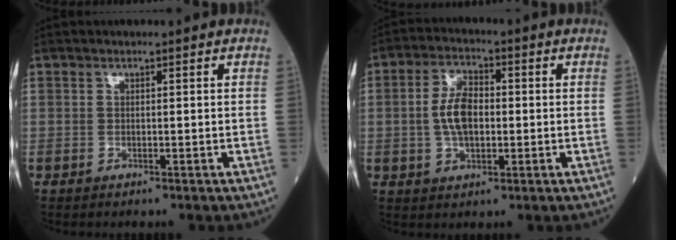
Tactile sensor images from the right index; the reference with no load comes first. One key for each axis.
{"total": 6.7, "fx": -0.2, "fy": 3.5, "fz": 5.7, "tx": -0.117, "ty": 0.011, "tz": -0.005}